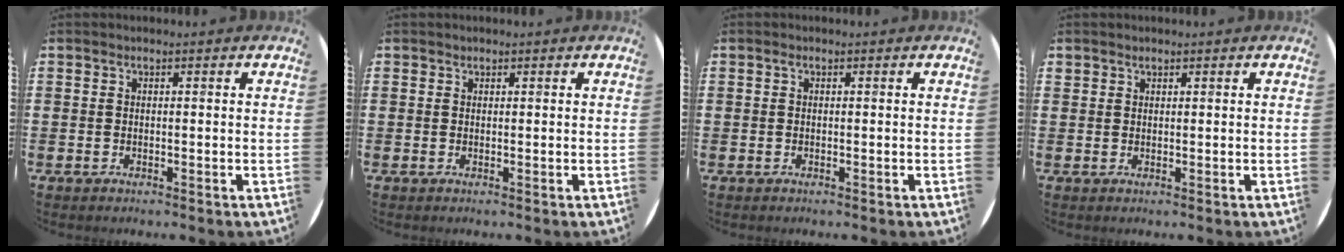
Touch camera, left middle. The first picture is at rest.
{"total": 0.0}
{"total": 0.0}
{"total": 0.7, "force": [0.7, 0.3, -0.1], "torque": [0.007, 0.000, 0.011]}